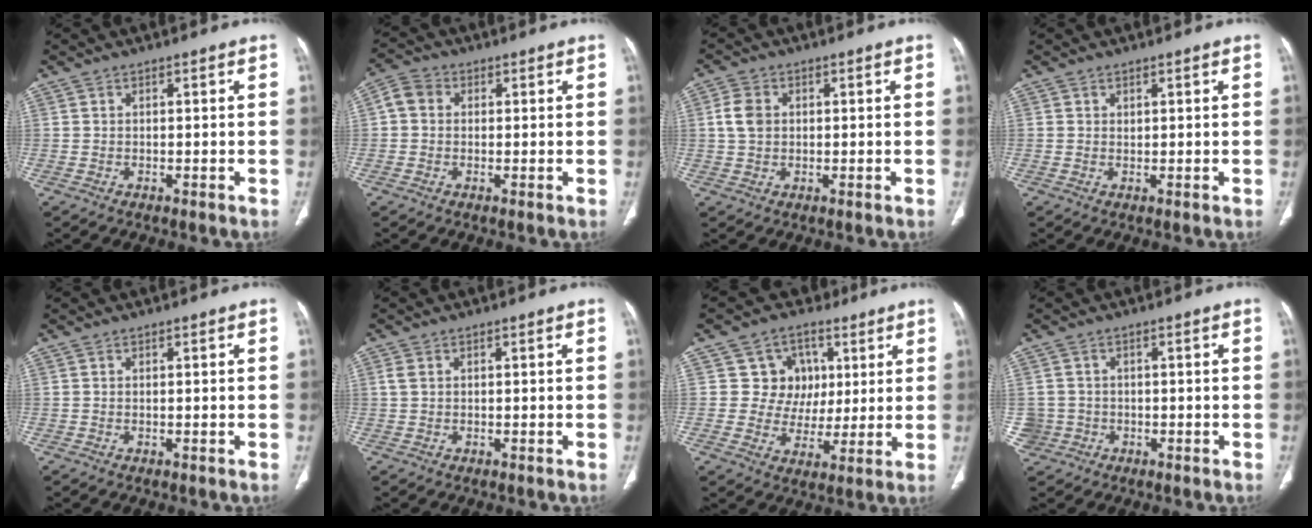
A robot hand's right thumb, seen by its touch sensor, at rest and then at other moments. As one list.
[{"total": 4.2, "force": [0.5, 3.6, 2.1], "torque": [-0.033, 0.014, 0.002]}, {"total": 4.3, "force": [0.5, 3.4, 2.6], "torque": [-0.051, 0.006, 0.007]}, {"total": 0.5, "force": [0.4, 0.3, 0.0], "torque": [0.009, -0.001, 0.005]}, {"total": 0.0}, {"total": 1.4, "force": [0.3, 1.1, 0.9], "torque": [-0.026, 0.005, 0.006]}, {"total": 11.1, "force": [4.3, 10.1, 1.4], "torque": [0.022, 0.000, 0.070]}, {"total": 3.6, "force": [-0.7, 3.5, 0.0], "torque": [0.017, 0.012, -0.013]}]